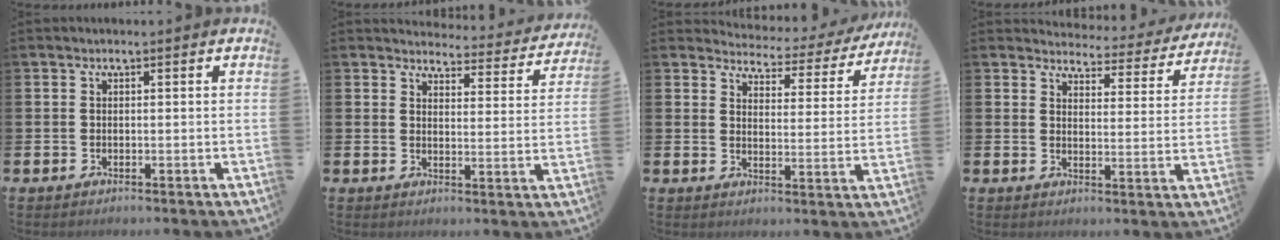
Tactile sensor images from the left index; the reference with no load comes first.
{"total": 3.5, "force": [3.4, 0.8, 0.2], "torque": [-0.011, -0.031, 0.053]}
{"total": 3.5, "force": [3.3, 1.1, 0.4], "torque": [-0.026, -0.032, 0.048]}
{"total": 3.6, "force": [3.4, 0.9, 0.4], "torque": [-0.016, -0.034, 0.053]}